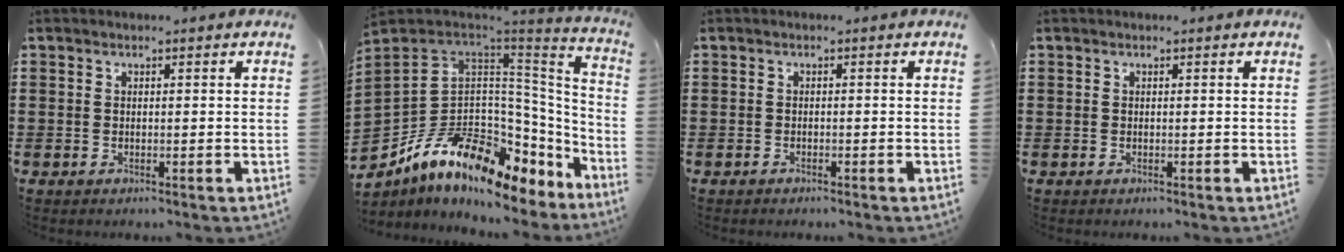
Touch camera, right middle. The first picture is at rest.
{"total": 13.4, "force": [-6.3, 8.3, 8.4], "torque": [-0.197, 0.002, -0.118]}
{"total": 0.6, "force": [-0.5, 0.1, 0.3], "torque": [-0.007, -0.002, -0.009]}
{"total": 0.0}